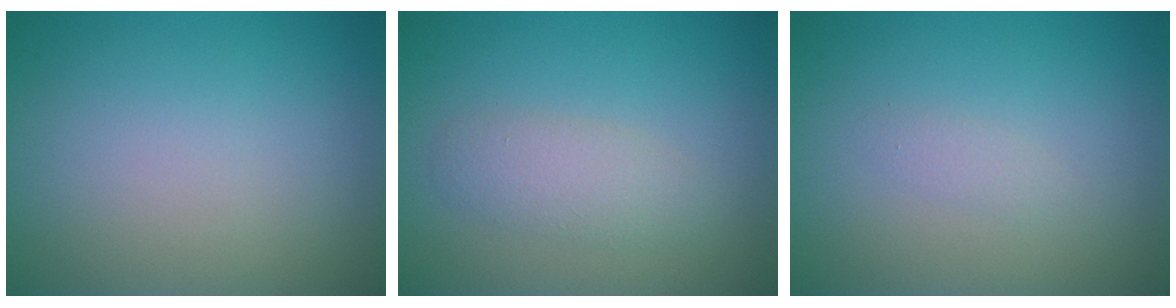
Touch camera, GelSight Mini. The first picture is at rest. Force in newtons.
{"total": 2.3, "press": 2.3, "slide": 0.1}
{"total": 0.7, "press": 0.7, "slide": 0.0}